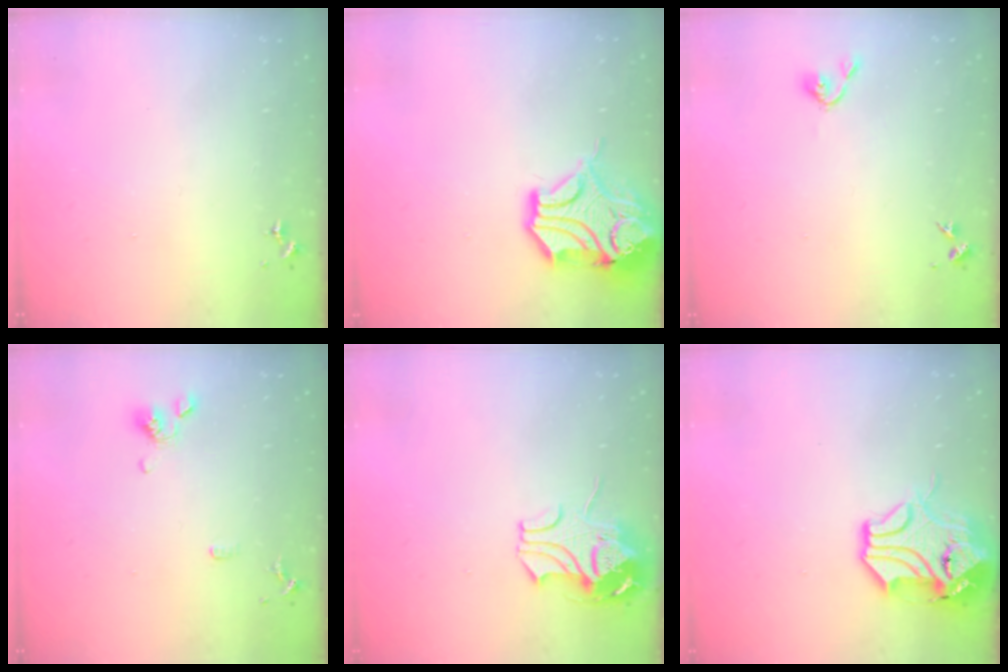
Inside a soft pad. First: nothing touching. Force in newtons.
{"total": 15.9, "press": 15.8, "slide": 2.3}
{"total": 3.7, "press": 3.6, "slide": 0.6}
{"total": 9.1, "press": 8.9, "slide": 1.9}
{"total": 10.0, "press": 9.9, "slide": 1.5}
{"total": 13.7, "press": 13.5, "slide": 1.8}